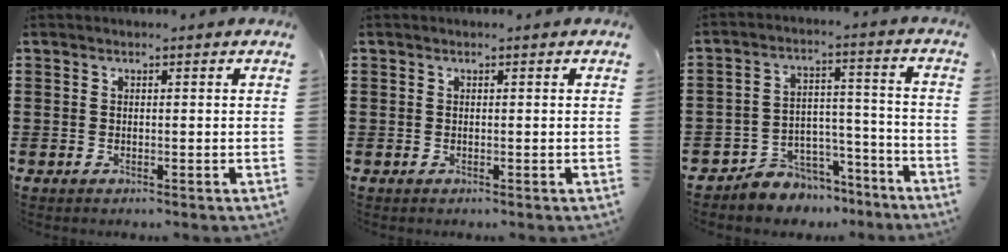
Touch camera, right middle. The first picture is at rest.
{"total": 0.0}
{"total": 5.8, "force": [-5.2, 2.6, -0.2], "torque": [-0.001, 0.021, -0.104]}